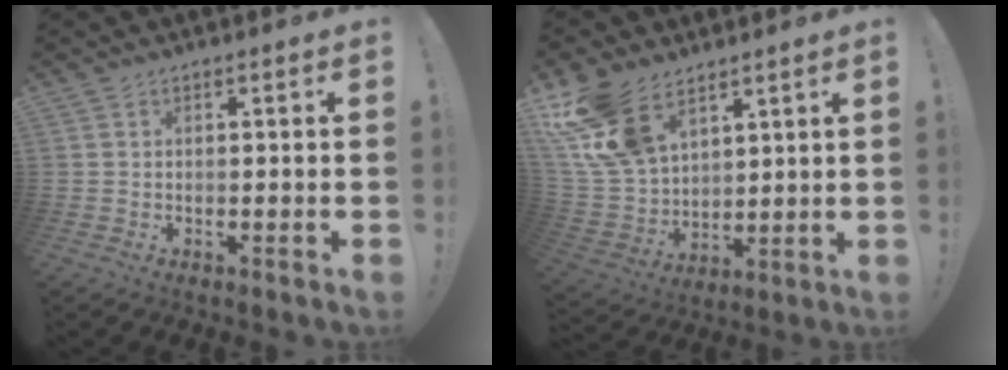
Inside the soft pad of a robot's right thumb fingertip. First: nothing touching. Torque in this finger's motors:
{"motor_torque": [1.22, 1.36, 1.32, 1.22, 0.12]}